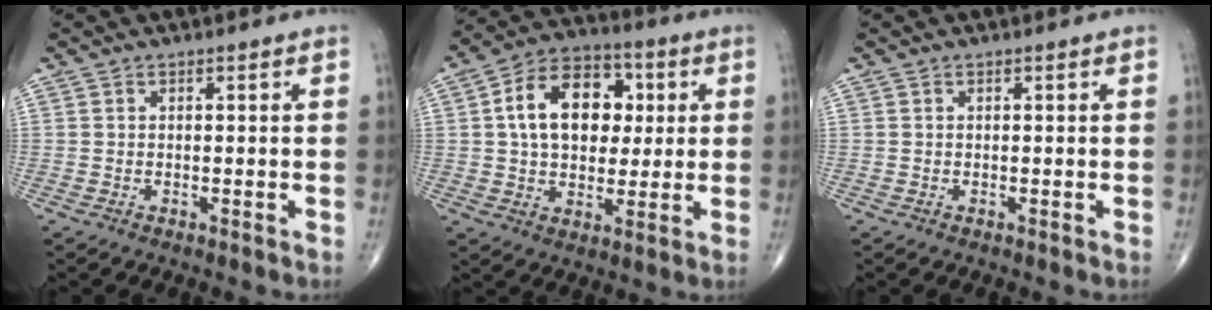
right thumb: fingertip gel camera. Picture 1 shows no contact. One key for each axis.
{"total": 15.8, "fx": 2.8, "fy": 10.9, "fz": 11.1, "tx": -0.142, "ty": 0.013, "tz": 0.040}
{"total": 0.0}